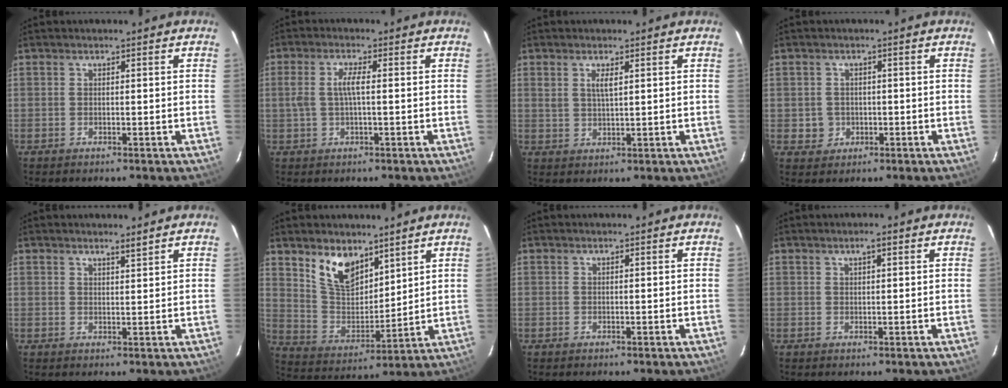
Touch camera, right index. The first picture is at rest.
{"total": 3.8, "force": [-0.1, 0.7, 3.8], "torque": [-0.076, 0.005, 0.000]}
{"total": 2.5, "force": [1.1, 0.8, 2.1], "torque": [-0.040, 0.000, 0.020]}
{"total": 3.5, "force": [-0.4, 3.5, 0.3], "torque": [-0.007, 0.012, 0.002]}
{"total": 1.4, "force": [1.2, 0.0, 0.7], "torque": [-0.010, -0.001, 0.019]}
{"total": 11.1, "force": [7.4, 5.9, 5.9], "torque": [-0.113, 0.002, 0.151]}
{"total": 0.0}
{"total": 1.5, "force": [0.8, 0.4, 1.1], "torque": [-0.019, 0.007, 0.012]}